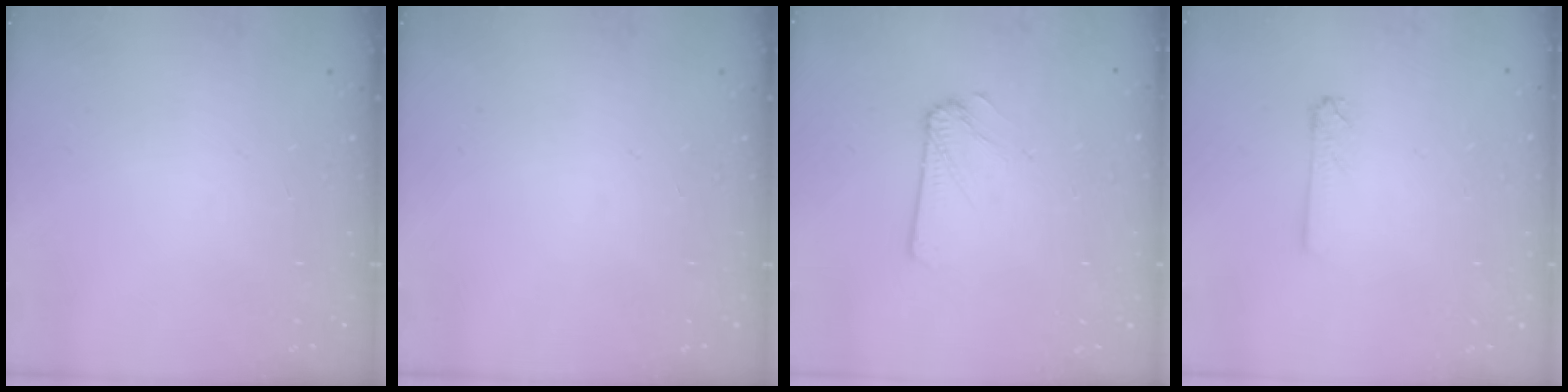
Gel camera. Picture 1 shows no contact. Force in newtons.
{"total": 0.0}
{"total": 2.3, "press": 2.3, "slide": 0.2}
{"total": 2.2, "press": 2.2, "slide": 0.3}